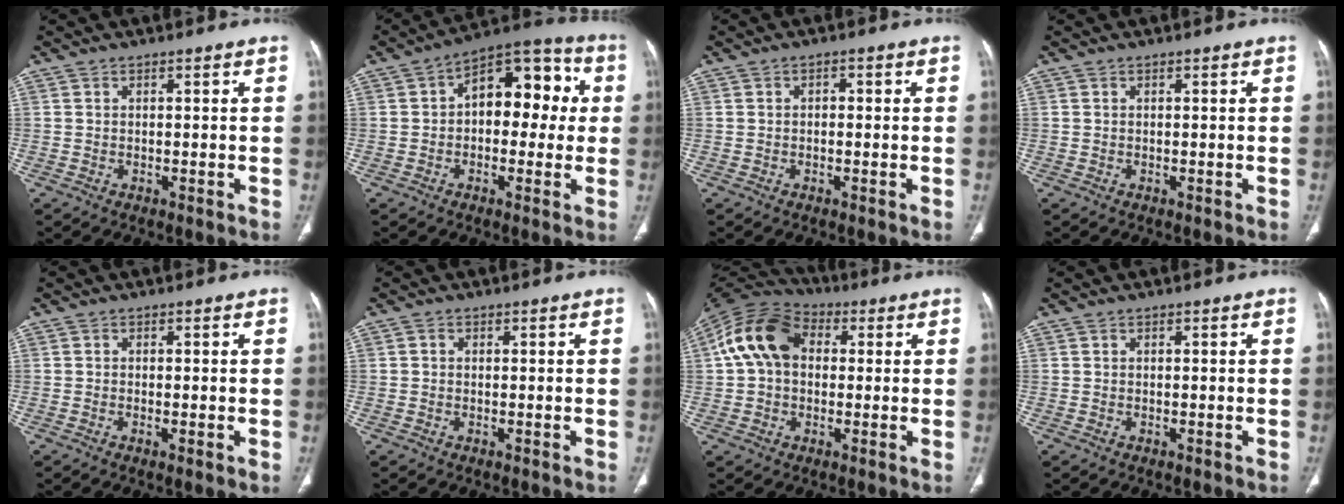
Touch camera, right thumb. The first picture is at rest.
{"total": 14.4, "force": [1.6, 8.7, 11.3], "torque": [-0.108, 0.044, 0.010]}
{"total": 1.2, "force": [0.0, 0.8, 0.9], "torque": [-0.008, 0.007, -0.003]}
{"total": 0.0}
{"total": 1.2, "force": [-0.3, 0.2, 1.1], "torque": [-0.029, -0.006, -0.007]}
{"total": 0.7, "force": [0.0, 0.6, 0.3], "torque": [-0.003, 0.002, -0.001]}
{"total": 13.8, "force": [2.1, 10.0, 9.2], "torque": [-0.163, 0.032, 0.026]}
{"total": 0.0}